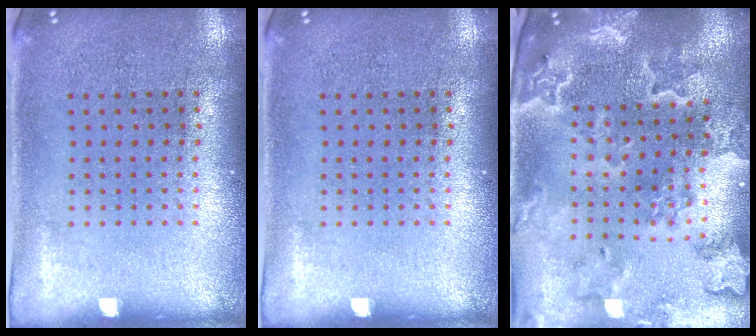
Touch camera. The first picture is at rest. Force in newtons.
{"total": 0.0}
{"total": 2.7, "press": 2.5, "slide": 0.9}